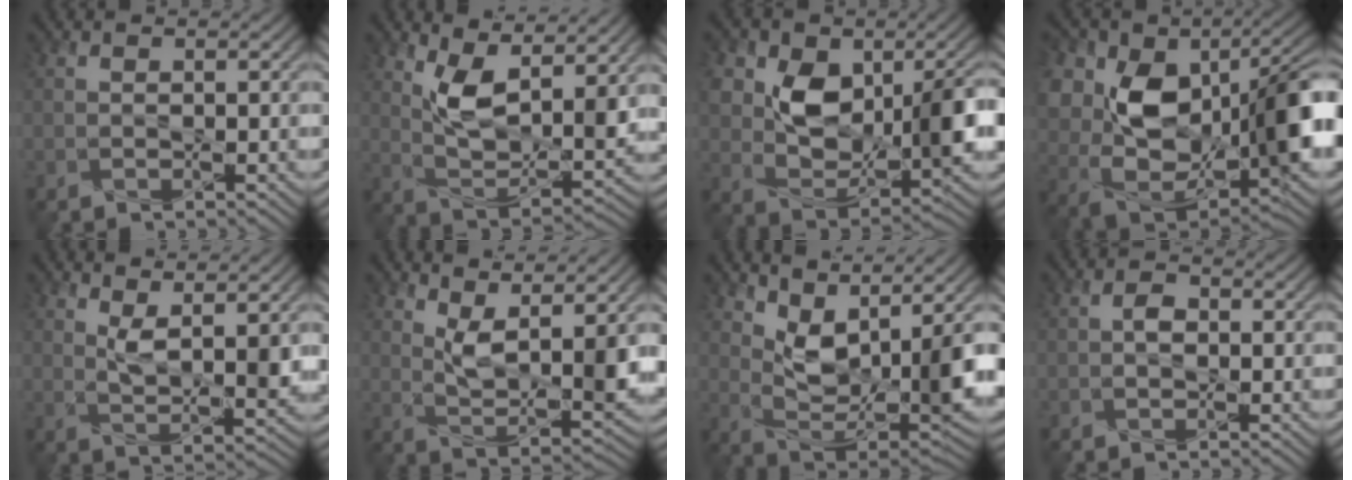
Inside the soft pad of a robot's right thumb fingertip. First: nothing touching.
{"total": 9.4, "force": [4.3, 4.1, 7.3], "torque": [-0.146, -0.013, 0.087]}
{"total": 10.2, "force": [1.9, 6.9, 7.3], "torque": [-0.125, -0.011, 0.037]}
{"total": 16.9, "force": [1.9, 11.5, 12.2], "torque": [-0.188, -0.020, 0.046]}
{"total": 4.9, "force": [2.5, 1.4, 4.0], "torque": [-0.081, -0.010, 0.052]}
{"total": 7.6, "force": [3.7, 2.5, 6.1], "torque": [-0.118, -0.009, 0.077]}
{"total": 9.6, "force": [4.8, 3.9, 7.4], "torque": [-0.142, -0.007, 0.096]}
{"total": 1.4, "force": [-0.2, 1.0, 1.0], "torque": [-0.017, 0.001, -0.007]}